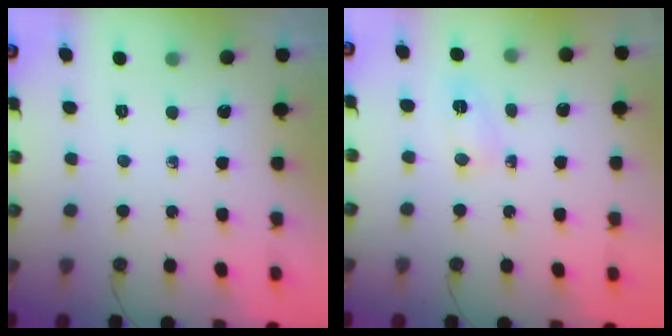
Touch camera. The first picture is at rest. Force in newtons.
{"total": 2.5, "press": 2.1, "slide": 1.4}